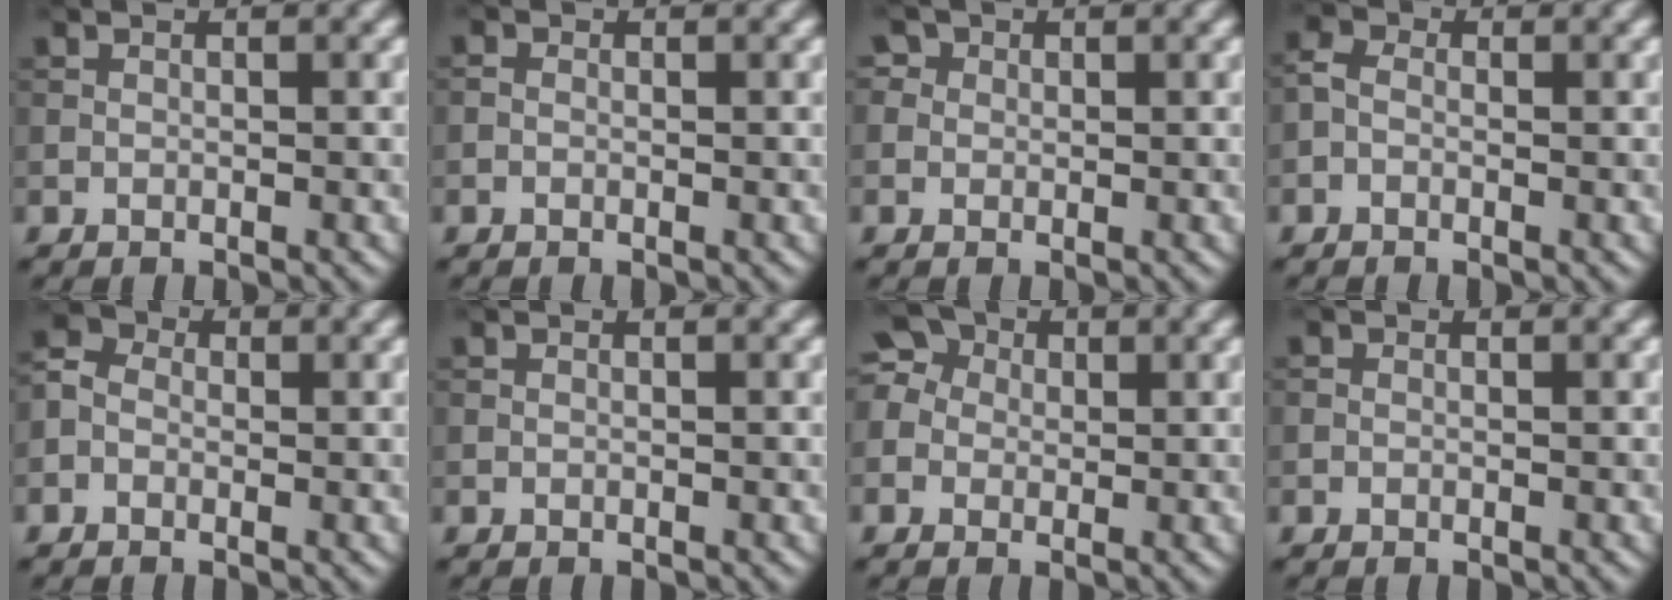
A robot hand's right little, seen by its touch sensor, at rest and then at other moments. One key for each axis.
{"total": 0.5, "fx": -0.1, "fy": 0.5, "fz": 0.3, "tx": -0.005, "ty": -0.003, "tz": -0.006}
{"total": 1.8, "fx": 0.8, "fy": 1.5, "fz": 0.6, "tx": -0.010, "ty": 0.006, "tz": -0.002}
{"total": 1.7, "fx": -0.5, "fy": 1.3, "fz": 1.0, "tx": -0.028, "ty": 0.004, "tz": -0.017}
{"total": 2.2, "fx": -0.6, "fy": 1.9, "fz": 1.0, "tx": -0.023, "ty": 0.008, "tz": -0.019}
{"total": 0.0}
{"total": 4.6, "fx": 1.0, "fy": 3.9, "fz": 2.1, "tx": -0.037, "ty": 0.027, "tz": -0.014}
{"total": 0.0}